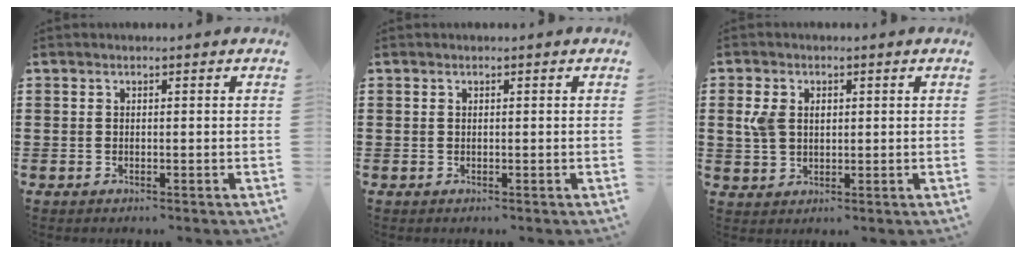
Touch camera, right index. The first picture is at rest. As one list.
[{"total": 0.0}, {"total": 3.9, "force": [0.9, 2.8, 2.6], "torque": [-0.068, 0.009, 0.012]}]